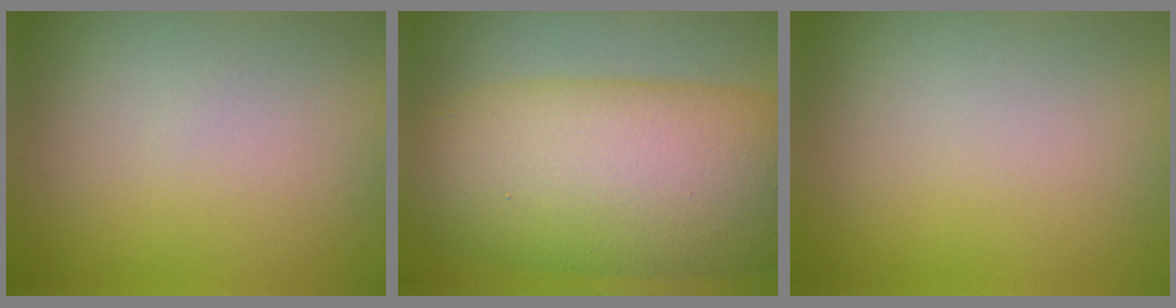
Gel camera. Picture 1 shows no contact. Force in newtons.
{"total": 13.5, "press": 13.5, "slide": 0.3}
{"total": 0.0}